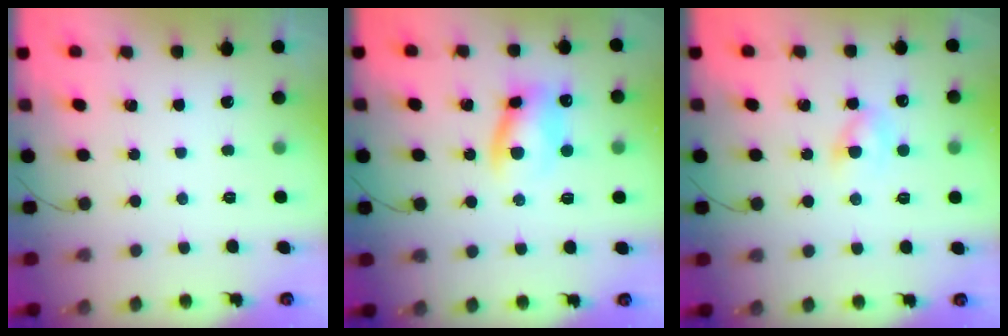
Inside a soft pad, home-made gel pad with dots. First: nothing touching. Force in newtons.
{"total": 10.0, "press": 9.8, "slide": 1.7}
{"total": 3.2, "press": 2.9, "slide": 1.2}